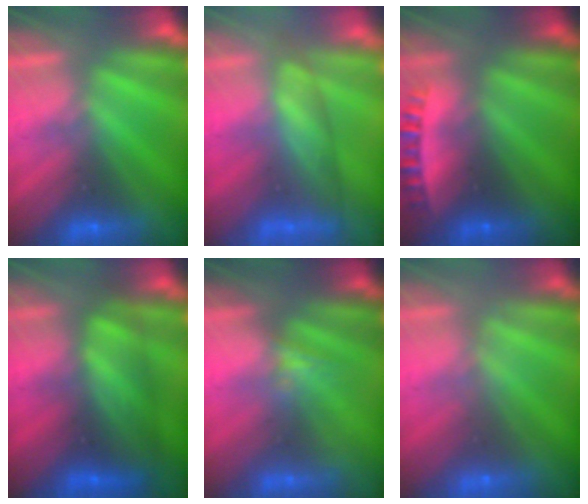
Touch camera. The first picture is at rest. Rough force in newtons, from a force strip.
{"total": 3.7}
{"total": 2.4}
{"total": 6.4}
{"total": 1.8}
{"total": 1.8}